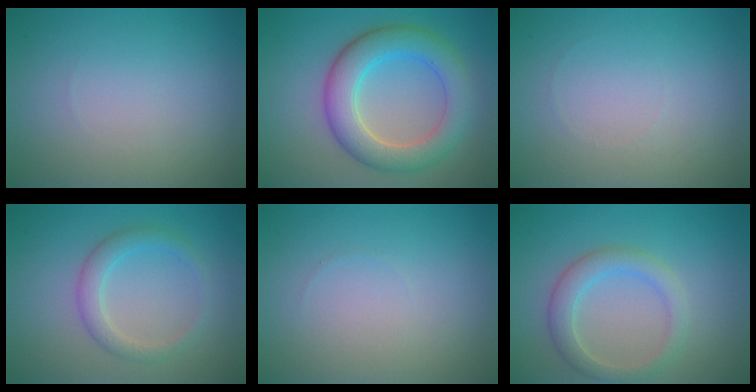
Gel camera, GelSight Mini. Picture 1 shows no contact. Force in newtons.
{"total": 6.3, "press": 6.3, "slide": 0.1}
{"total": 0.0}
{"total": 2.4, "press": 2.4, "slide": 0.1}
{"total": 0.0}
{"total": 3.1, "press": 3.1, "slide": 0.1}